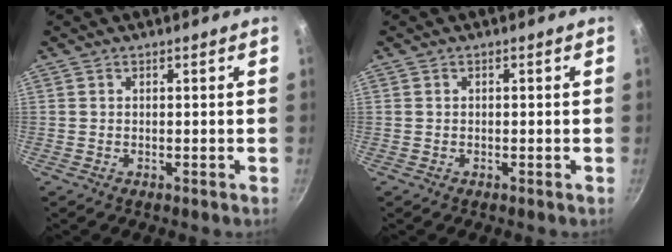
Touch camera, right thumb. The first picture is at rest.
{"total": 0.0}